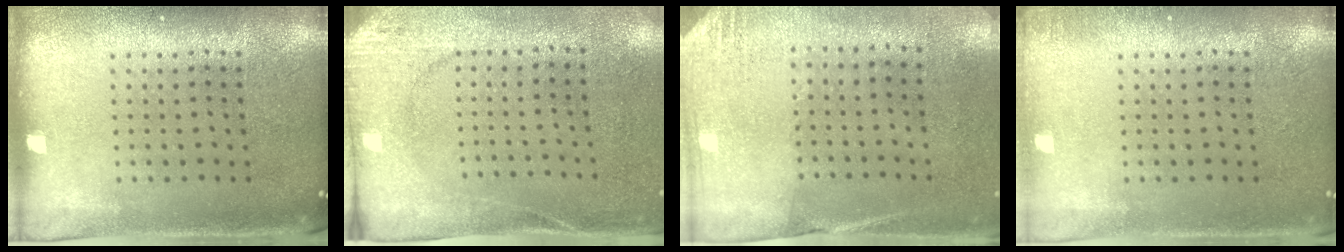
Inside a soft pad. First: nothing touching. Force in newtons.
{"total": 2.7, "press": 2.0, "slide": 1.7}
{"total": 2.6, "press": 2.3, "slide": 1.2}
{"total": 0.9, "press": 0.8, "slide": 0.3}